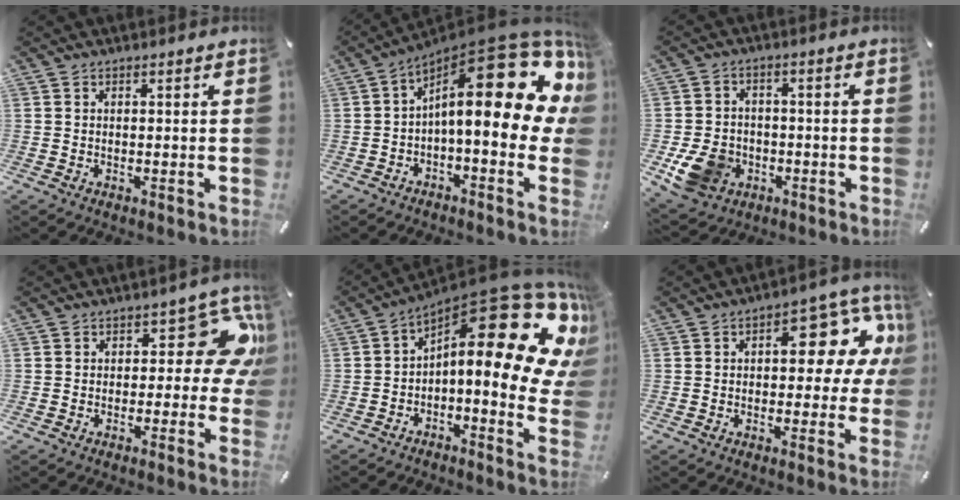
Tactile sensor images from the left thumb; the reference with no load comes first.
{"total": 21.9, "force": [6.6, 7.9, 19.3], "torque": [-0.290, -0.070, 0.111]}
{"total": 10.4, "force": [-3.1, 8.5, 5.1], "torque": [-0.112, 0.022, -0.051]}
{"total": 11.1, "force": [3.7, 6.0, 8.6], "torque": [-0.099, -0.025, 0.063]}
{"total": 21.4, "force": [9.1, 8.0, 17.6], "torque": [-0.227, -0.098, 0.152]}
{"total": 13.7, "force": [4.4, 7.0, 10.9], "torque": [-0.129, -0.039, 0.070]}